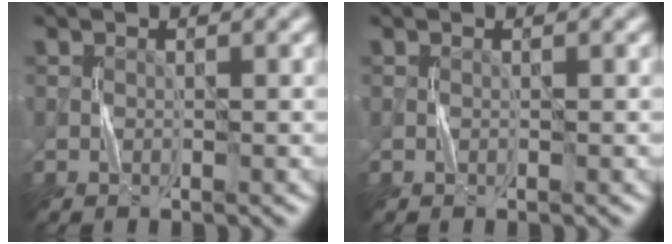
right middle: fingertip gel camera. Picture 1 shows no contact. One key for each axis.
{"total": 0.0}